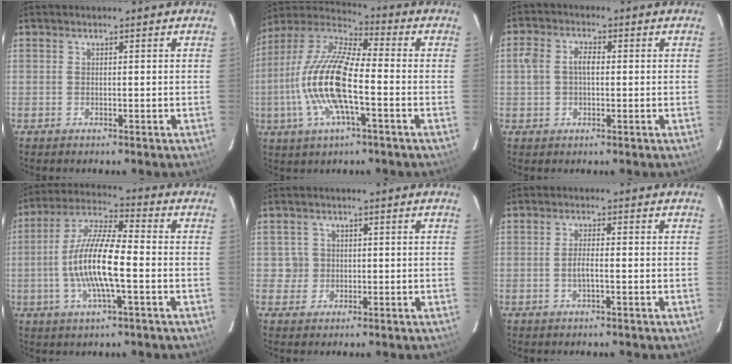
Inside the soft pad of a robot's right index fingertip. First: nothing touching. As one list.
[{"total": 17.1, "force": [-3.8, 5.1, 15.9], "torque": [-0.324, -0.002, -0.083]}, {"total": 4.8, "force": [0.1, 3.1, 3.7], "torque": [-0.072, 0.013, 0.001]}, {"total": 13.5, "force": [-2.4, 2.9, 12.9], "torque": [-0.259, 0.004, -0.053]}, {"total": 3.0, "force": [0.0, 3.0, 0.0], "torque": [0.009, 0.016, 0.004]}, {"total": 2.7, "force": [-0.7, 0.6, 2.6], "torque": [-0.049, 0.001, -0.013]}]